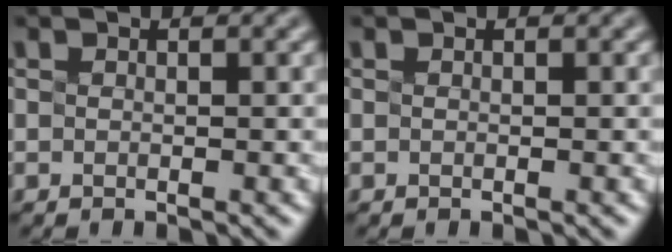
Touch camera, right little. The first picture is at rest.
{"total": 0.0}